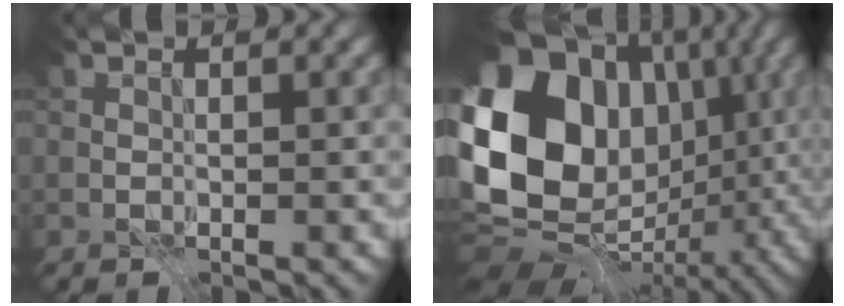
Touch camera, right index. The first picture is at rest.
{"total": 17.8, "force": [1.8, 13.7, 11.3], "torque": [-0.228, 0.016, 0.041]}